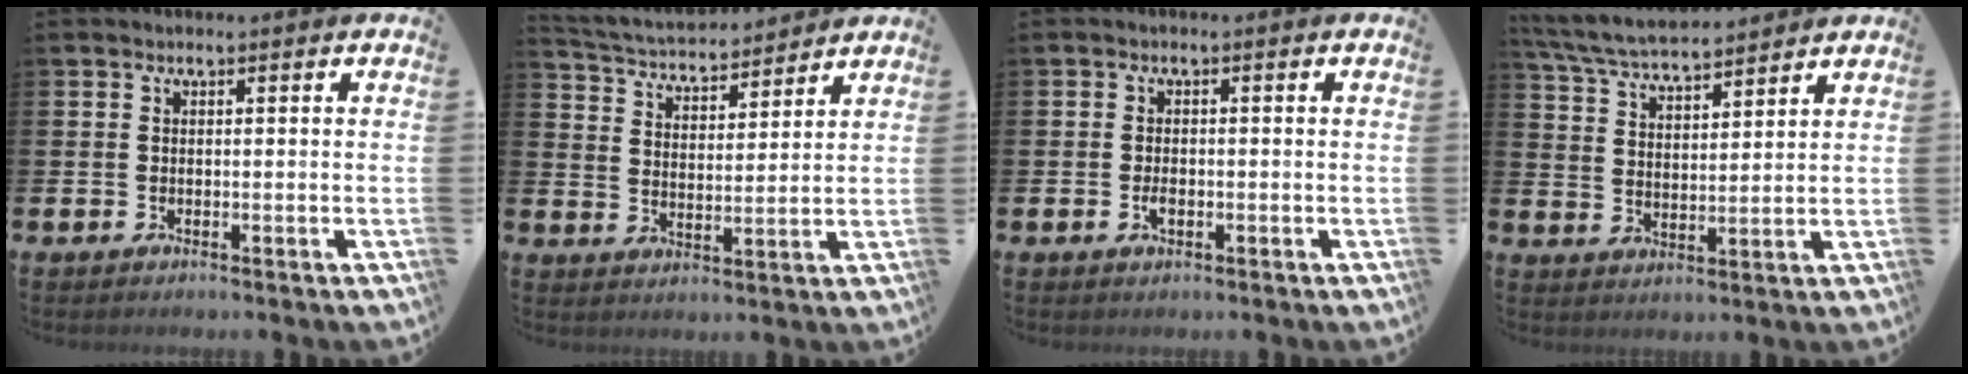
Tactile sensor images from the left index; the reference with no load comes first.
{"total": 4.2, "force": [4.1, 1.0, 0.2], "torque": [-0.034, -0.031, 0.068]}
{"total": 1.5, "force": [-0.5, 0.8, 1.2], "torque": [-0.018, -0.001, -0.010]}
{"total": 5.9, "force": [5.8, 0.7, 1.1], "torque": [-0.053, -0.028, 0.104]}